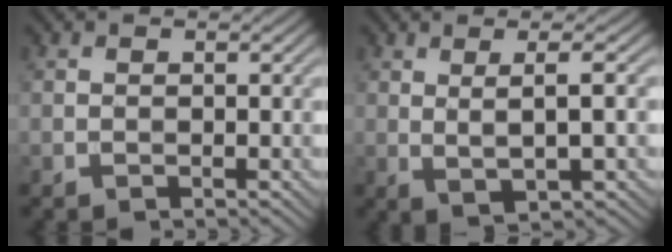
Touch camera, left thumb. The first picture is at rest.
{"total": 3.9, "force": [0.7, 0.6, 3.8], "torque": [-0.077, 0.006, 0.014]}